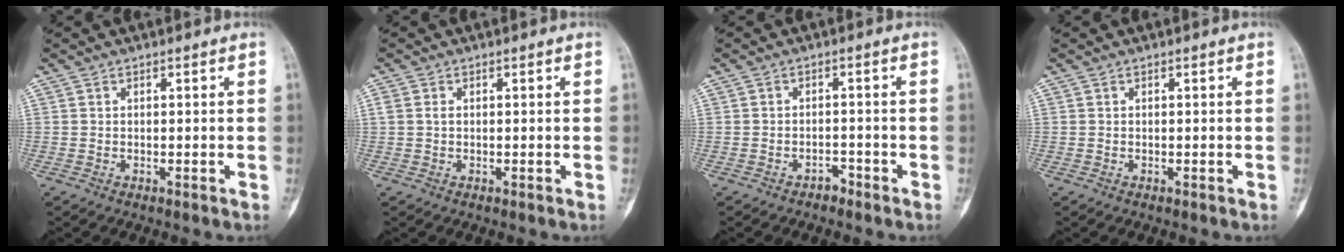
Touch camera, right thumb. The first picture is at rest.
{"total": 0.9, "force": [0.2, 0.6, 0.6], "torque": [-0.012, 0.003, 0.003]}
{"total": 1.9, "force": [-1.5, 1.0, 0.5], "torque": [-0.005, 0.012, -0.023]}
{"total": 0.0}